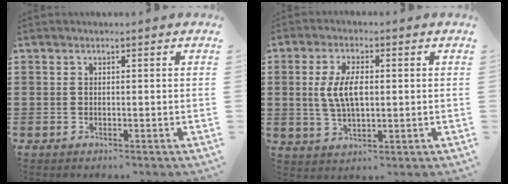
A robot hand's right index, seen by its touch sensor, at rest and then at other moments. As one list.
[{"total": 6.5, "force": [0.5, 2.8, 5.8], "torque": [-0.129, 0.005, 0.002]}]